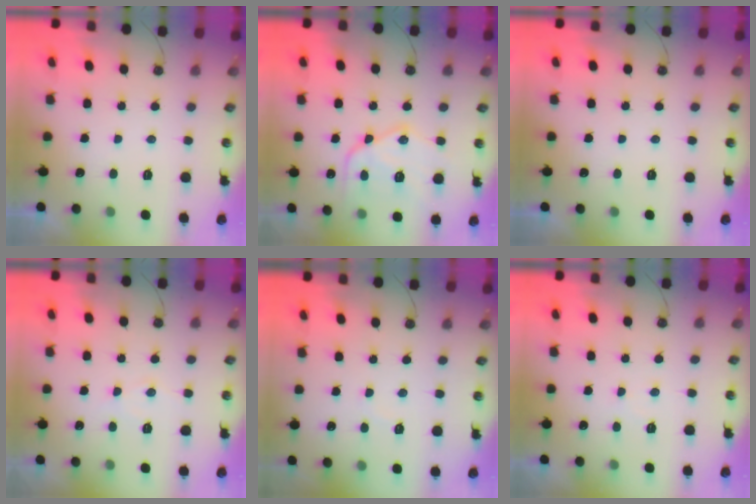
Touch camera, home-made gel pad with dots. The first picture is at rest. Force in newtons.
{"total": 15.9, "press": 15.8, "slide": 1.0}
{"total": 0.0}
{"total": 6.1, "press": 6.1, "slide": 0.5}
{"total": 2.7, "press": 2.7, "slide": 0.4}
{"total": 4.0, "press": 3.9, "slide": 0.6}